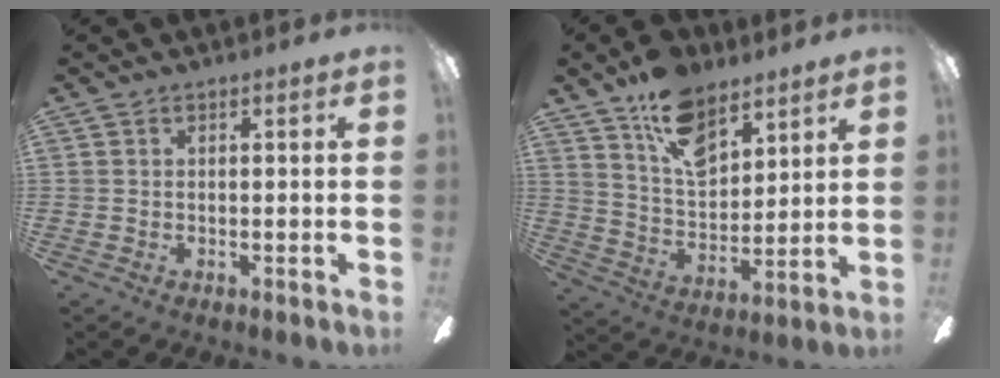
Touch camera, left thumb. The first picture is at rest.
{"total": 14.4, "force": [9.9, 7.6, 7.3], "torque": [-0.129, -0.044, 0.183]}